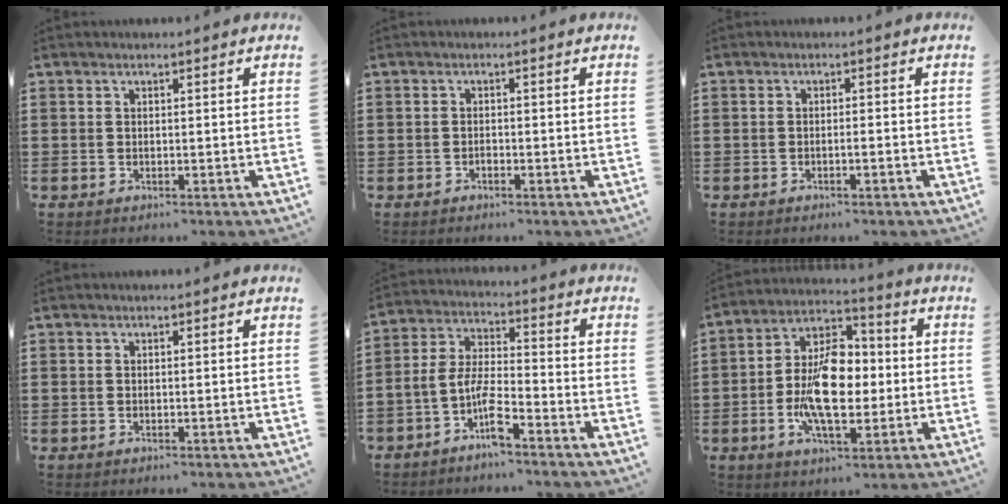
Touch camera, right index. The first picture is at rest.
{"total": 0.8, "force": [-0.5, 0.4, 0.4], "torque": [-0.010, -0.002, -0.010]}
{"total": 0.8, "force": [-0.6, 0.0, 0.6], "torque": [-0.012, -0.002, -0.011]}
{"total": 0.0}
{"total": 6.0, "force": [-4.3, 1.6, 3.9], "torque": [-0.104, -0.011, -0.091]}
{"total": 11.7, "force": [-1.6, 6.3, 9.7], "torque": [-0.196, 0.002, -0.031]}